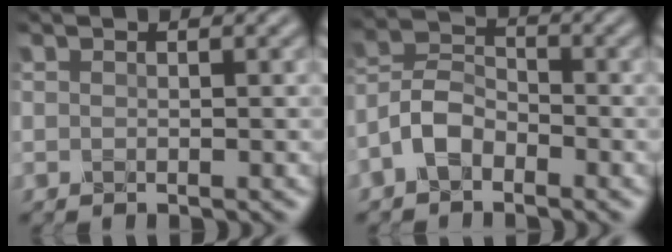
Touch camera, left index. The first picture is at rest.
{"total": 3.6, "force": [-2.2, 2.0, 2.1], "torque": [-0.049, 0.012, -0.052]}